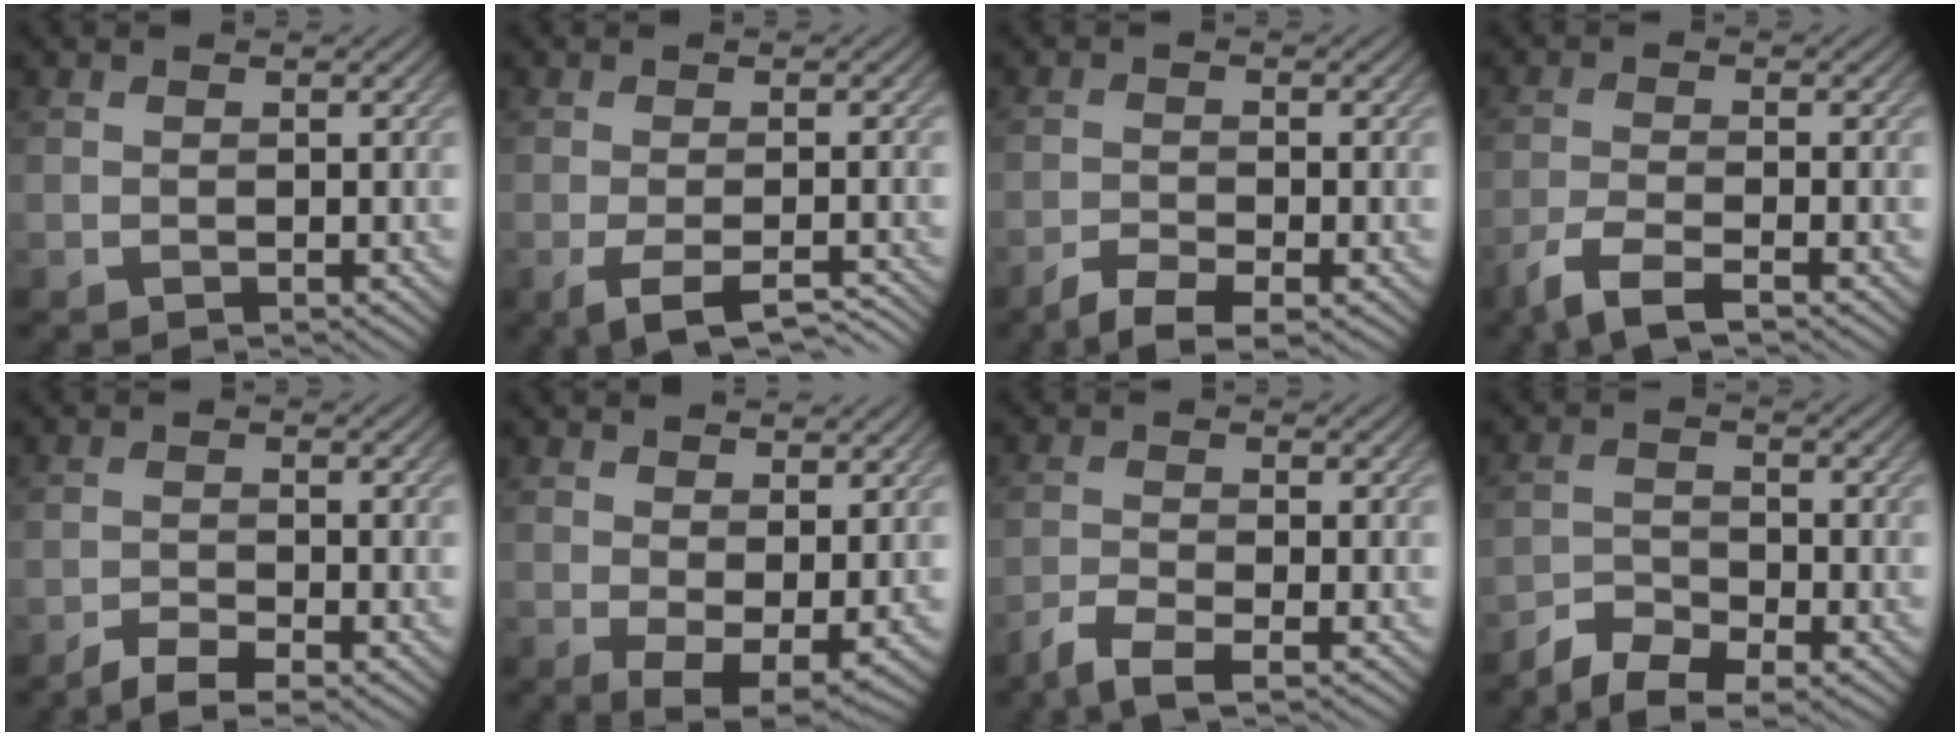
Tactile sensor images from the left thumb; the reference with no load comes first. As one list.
[{"total": 5.6, "force": [-3.0, 1.6, 4.4], "torque": [-0.073, -0.008, -0.047]}, {"total": 3.8, "force": [-2.9, 0.7, 2.3], "torque": [-0.049, -0.006, -0.056]}, {"total": 4.5, "force": [-3.2, 0.9, 3.1], "torque": [-0.065, -0.008, -0.071]}, {"total": 3.5, "force": [-2.6, 0.7, 2.2], "torque": [-0.044, -0.003, -0.048]}, {"total": 4.8, "force": [0.8, 2.3, 4.1], "torque": [-0.076, -0.015, 0.021]}, {"total": 3.8, "force": [-2.7, 0.8, 2.6], "torque": [-0.058, -0.009, -0.059]}, {"total": 5.8, "force": [-4.5, 2.2, 2.9], "torque": [-0.052, -0.007, -0.086]}]